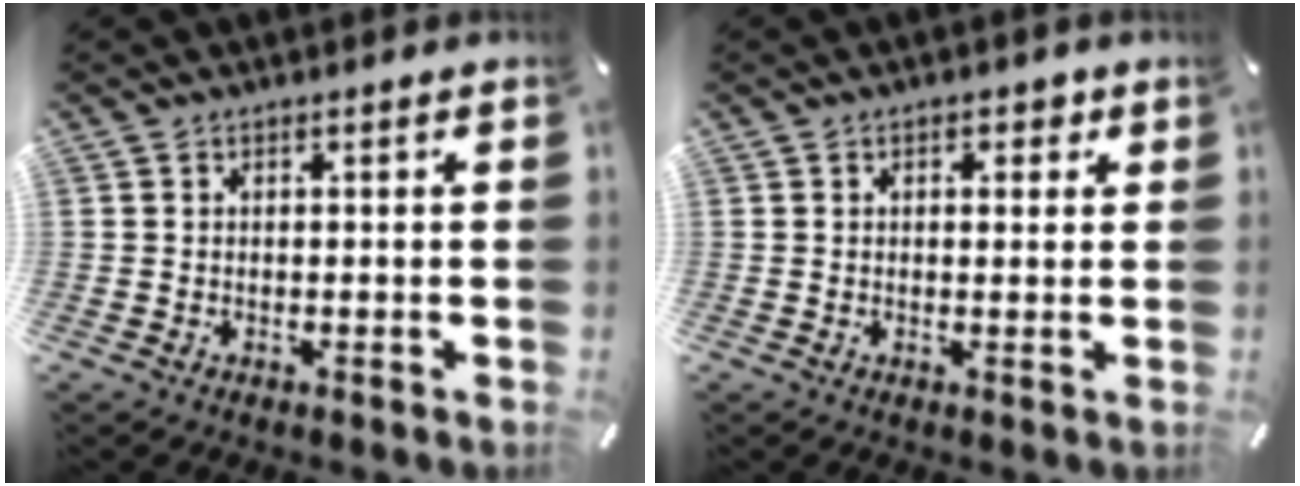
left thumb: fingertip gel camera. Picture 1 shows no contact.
{"total": 2.6, "force": [0.9, 1.7, 1.7], "torque": [-0.014, -0.001, 0.007]}